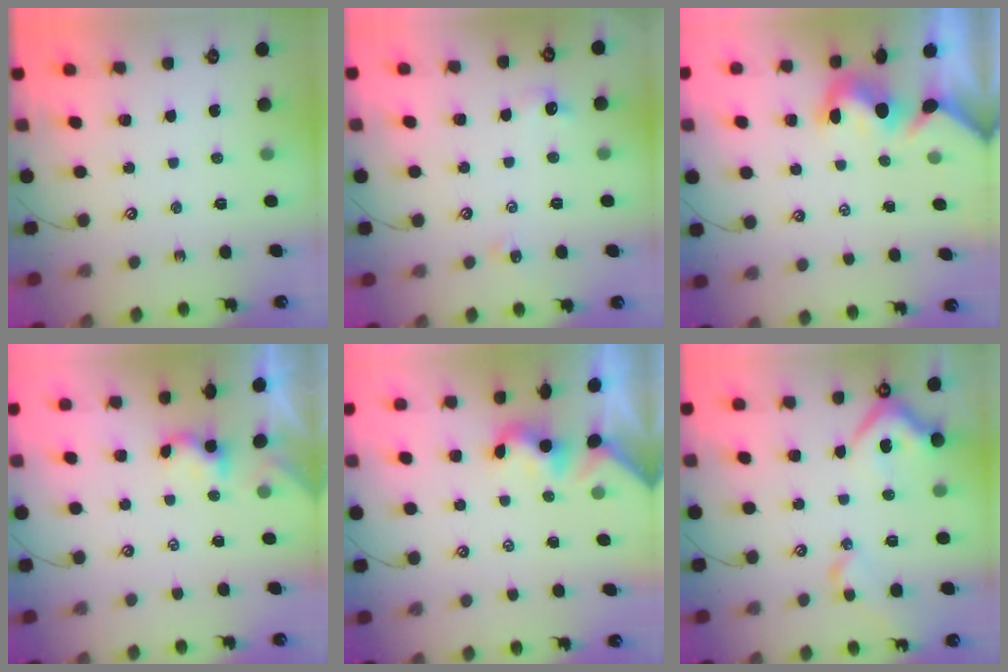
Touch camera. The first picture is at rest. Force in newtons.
{"total": 2.2, "press": 2.1, "slide": 0.6}
{"total": 1.6, "press": 1.2, "slide": 1.0}
{"total": 2.4, "press": 2.4, "slide": 0.1}
{"total": 1.9, "press": 1.9, "slide": 0.5}
{"total": 10.2, "press": 10.0, "slide": 1.9}